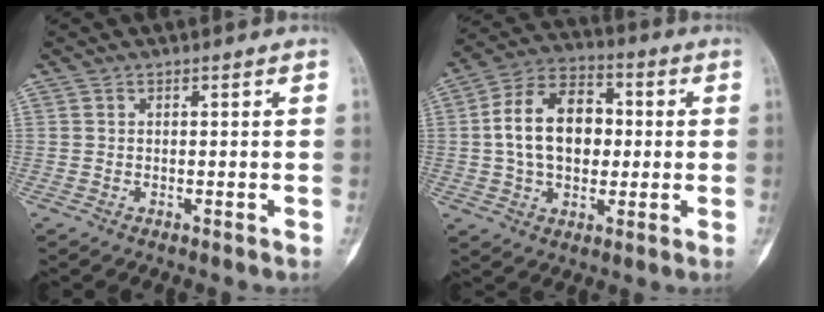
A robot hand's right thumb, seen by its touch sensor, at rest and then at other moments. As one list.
[{"total": 15.4, "force": [0.6, 10.5, 11.2], "torque": [-0.166, 0.026, 0.006]}]